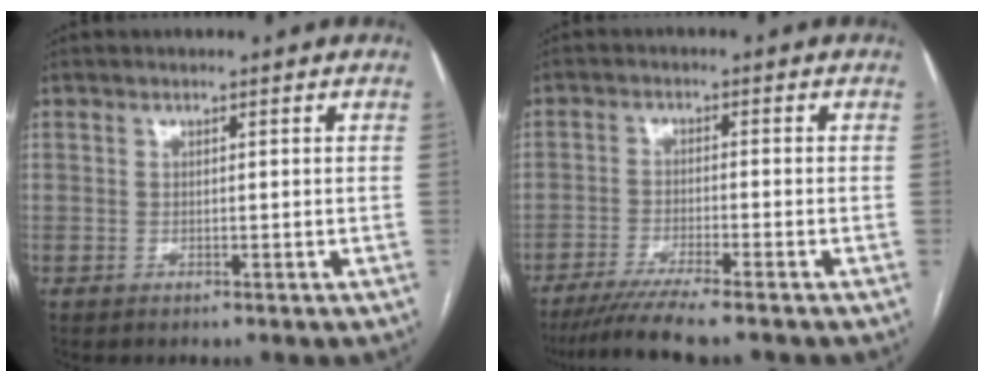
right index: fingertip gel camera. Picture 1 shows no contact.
{"total": 8.2, "force": [-6.8, -0.8, 4.5], "torque": [-0.064, -0.024, -0.111]}